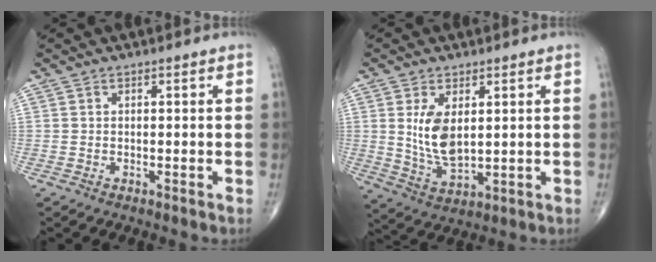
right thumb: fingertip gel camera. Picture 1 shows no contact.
{"total": 8.4, "force": [1.8, 4.3, 7.0], "torque": [-0.126, -0.020, 0.048]}